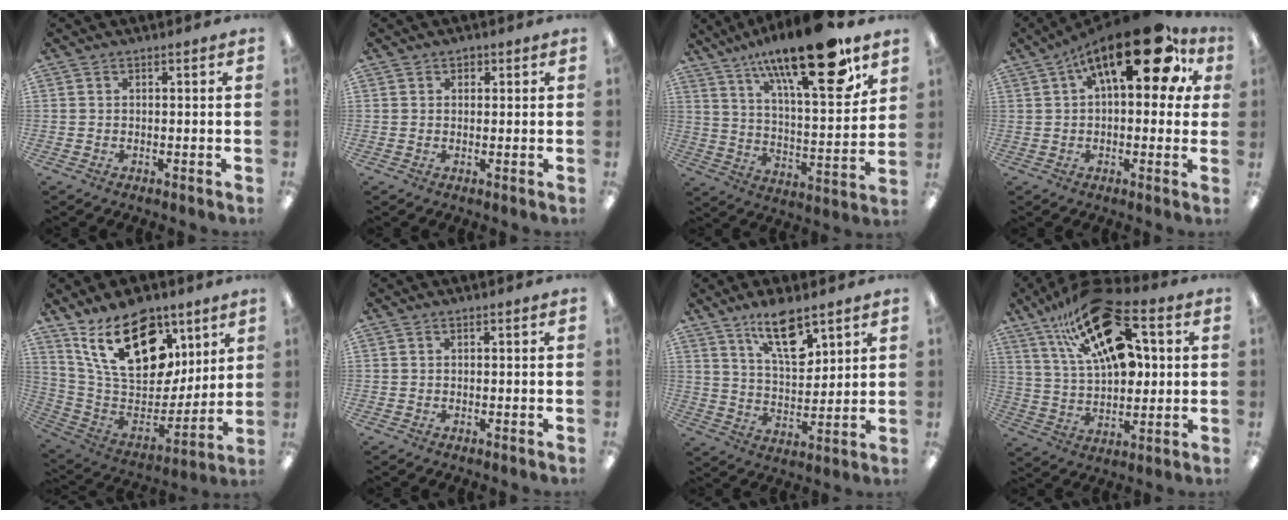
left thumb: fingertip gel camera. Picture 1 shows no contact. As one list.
[{"total": 1.2, "force": [0.6, 1.0, 0.2], "torque": [0.004, 0.000, 0.009]}, {"total": 23.0, "force": [15.3, 6.2, 16.0], "torque": [-0.244, -0.098, 0.244]}, {"total": 19.2, "force": [8.7, 7.6, 15.3], "torque": [-0.222, -0.030, 0.134]}, {"total": 22.7, "force": [12.4, 12.8, 14.0], "torque": [-0.250, -0.065, 0.224]}, {"total": 0.0}, {"total": 12.4, "force": [8.2, 5.0, 7.8], "torque": [-0.121, -0.040, 0.141]}, {"total": 23.6, "force": [11.7, 11.3, 17.1], "torque": [-0.283, -0.052, 0.200]}]